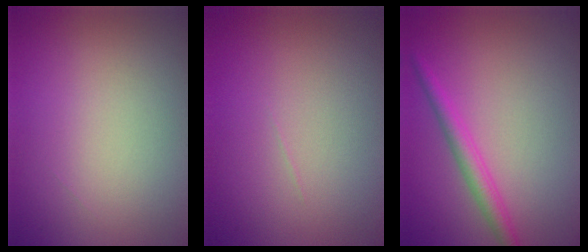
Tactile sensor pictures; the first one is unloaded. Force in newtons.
{"total": 0.0}
{"total": 2.3, "press": 2.3, "slide": 0.1}